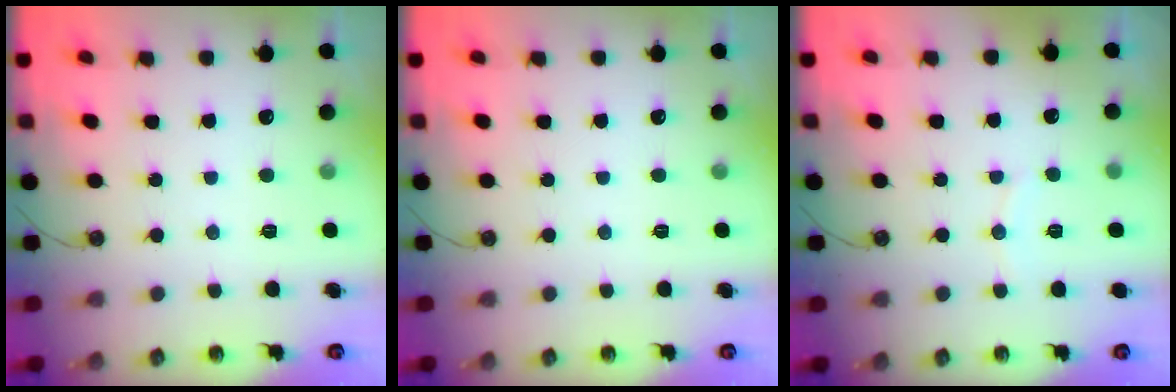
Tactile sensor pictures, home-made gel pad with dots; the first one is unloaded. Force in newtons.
{"total": 0.0}
{"total": 3.4, "press": 3.4, "slide": 0.3}